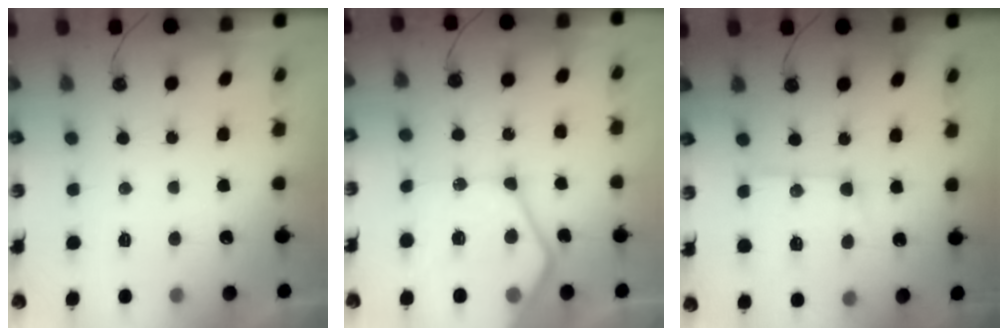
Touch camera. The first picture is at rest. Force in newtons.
{"total": 22.6, "press": 22.5, "slide": 2.4}
{"total": 13.3, "press": 13.2, "slide": 1.2}